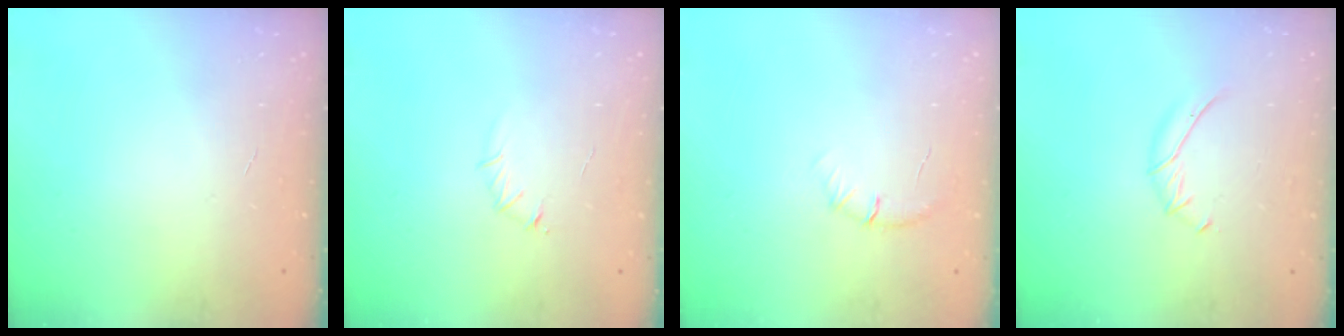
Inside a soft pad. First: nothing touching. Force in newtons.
{"total": 2.7, "press": 2.6, "slide": 0.8}
{"total": 5.4, "press": 5.1, "slide": 1.6}
{"total": 6.6, "press": 6.5, "slide": 1.2}